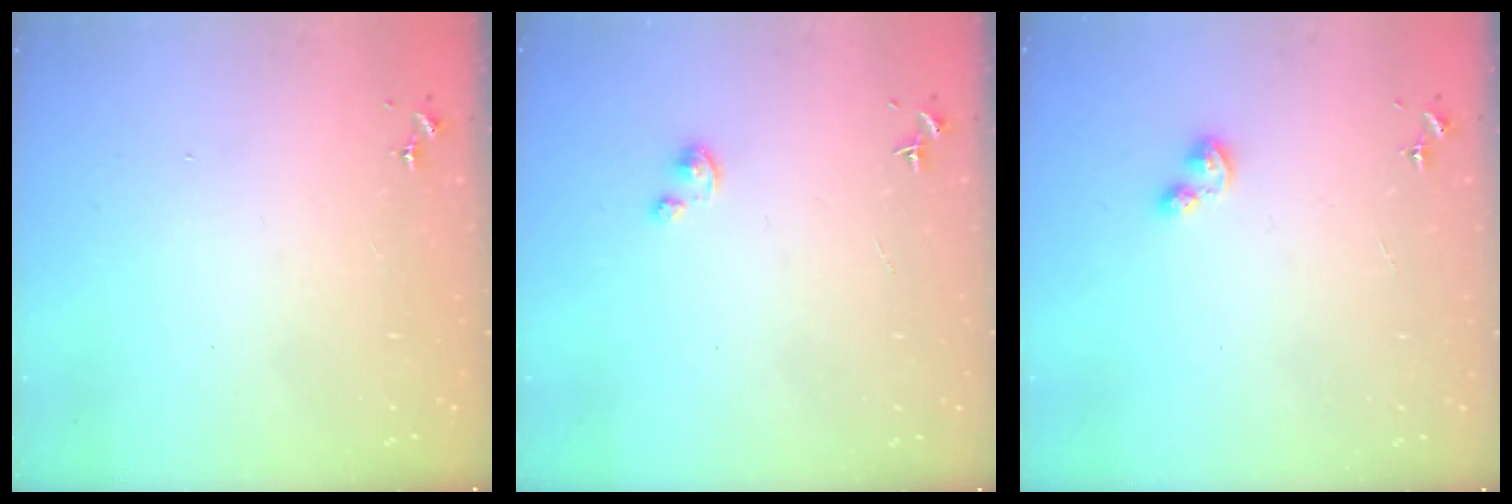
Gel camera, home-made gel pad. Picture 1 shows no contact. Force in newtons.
{"total": 2.2, "press": 2.2, "slide": 0.2}
{"total": 2.7, "press": 2.7, "slide": 0.3}